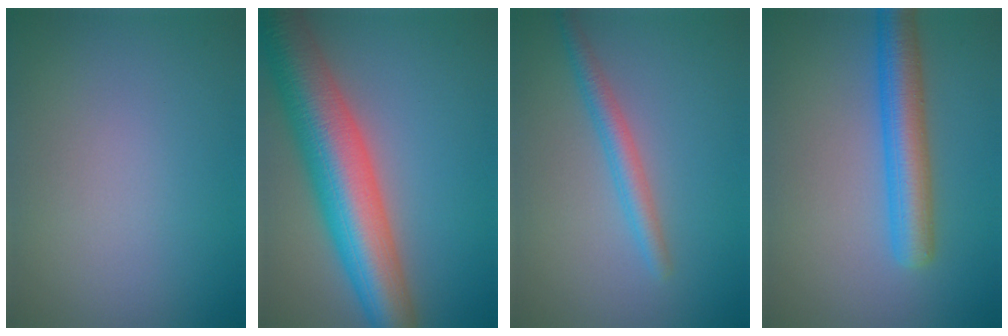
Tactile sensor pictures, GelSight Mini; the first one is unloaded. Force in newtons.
{"total": 10.8, "press": 10.8, "slide": 0.5}
{"total": 2.4, "press": 2.4, "slide": 0.0}
{"total": 5.1, "press": 5.1, "slide": 0.2}